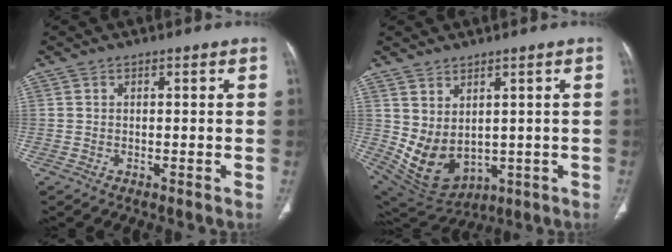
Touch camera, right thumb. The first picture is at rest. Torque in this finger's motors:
{"motor_torque": [-0.71, 1.02, 0.07, 0.11, 0.31]}